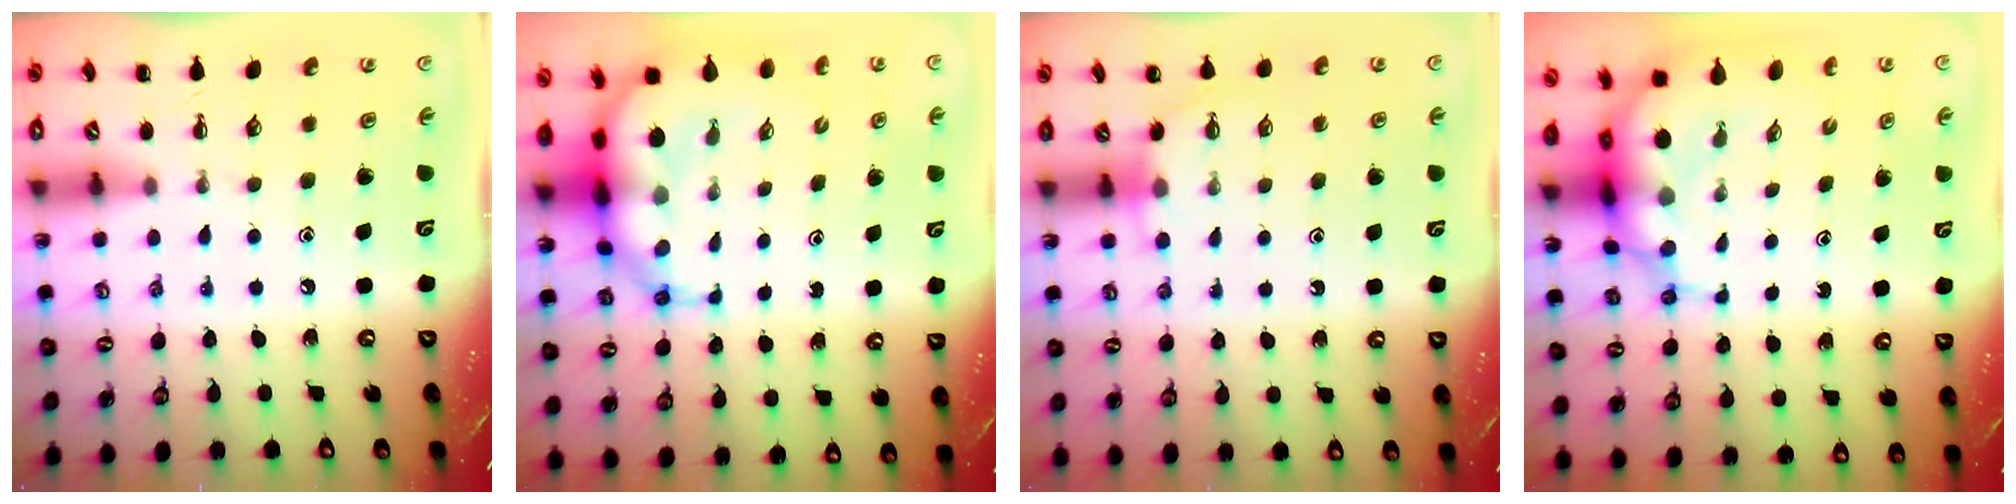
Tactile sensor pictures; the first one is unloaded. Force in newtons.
{"total": 9.4, "press": 9.0, "slide": 2.6}
{"total": 3.8, "press": 3.7, "slide": 1.1}
{"total": 8.7, "press": 8.4, "slide": 2.2}